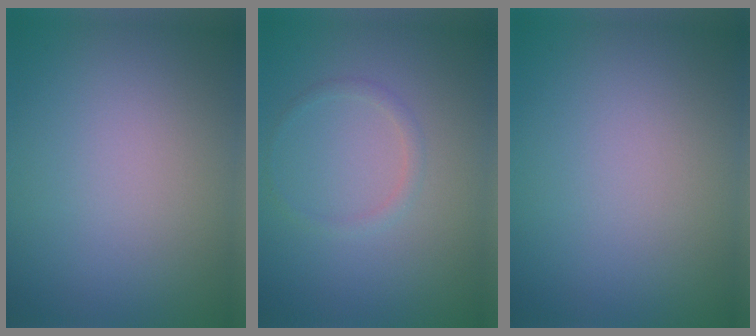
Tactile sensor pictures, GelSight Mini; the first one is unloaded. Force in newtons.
{"total": 1.0, "press": 1.0, "slide": 0.1}
{"total": 0.0}